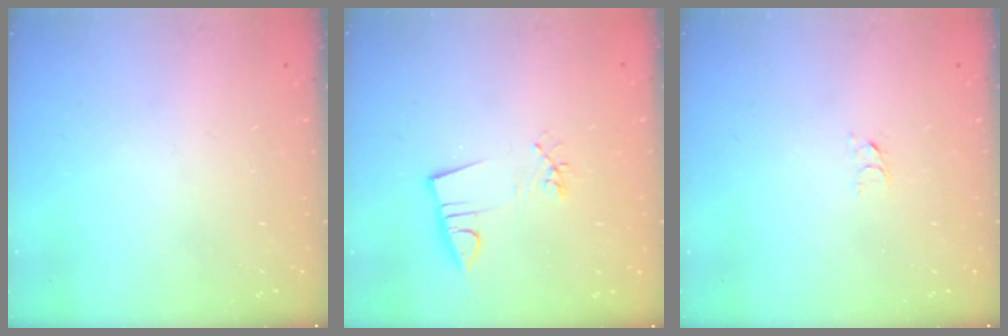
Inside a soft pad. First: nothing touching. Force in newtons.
{"total": 3.5, "press": 2.2, "slide": 2.7}
{"total": 2.6, "press": 2.6, "slide": 0.2}